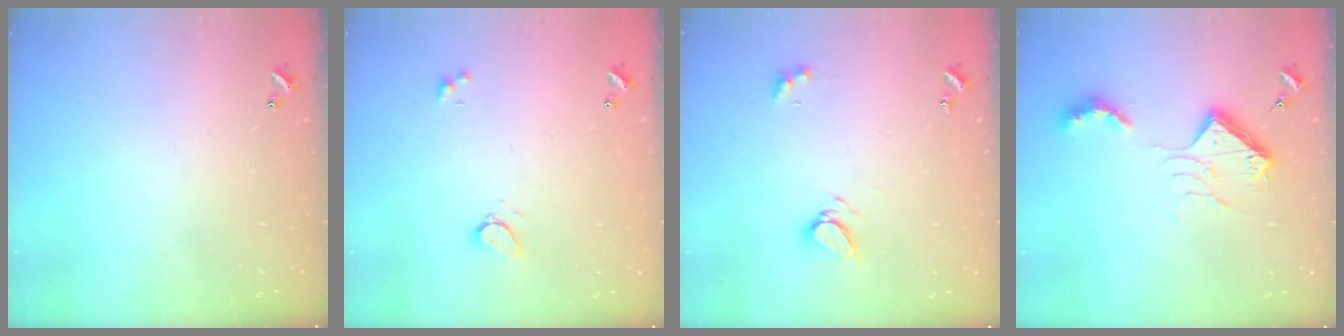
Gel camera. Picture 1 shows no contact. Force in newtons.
{"total": 0.9, "press": 0.8, "slide": 0.5}
{"total": 5.9, "press": 5.9, "slide": 0.4}
{"total": 12.0, "press": 12.0, "slide": 0.0}